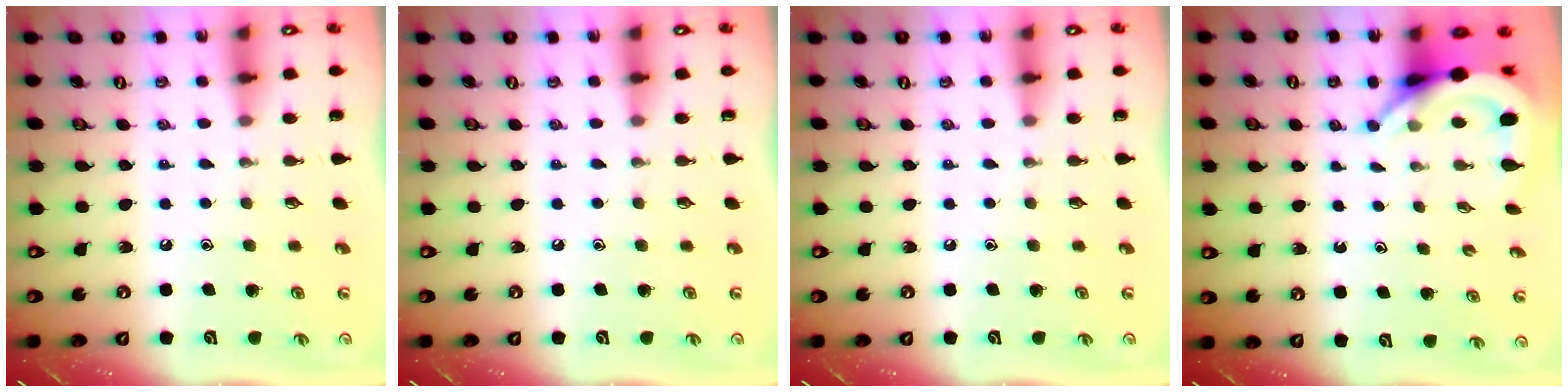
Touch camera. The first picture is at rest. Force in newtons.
{"total": 0.0}
{"total": 0.0}
{"total": 5.9, "press": 5.9, "slide": 0.4}